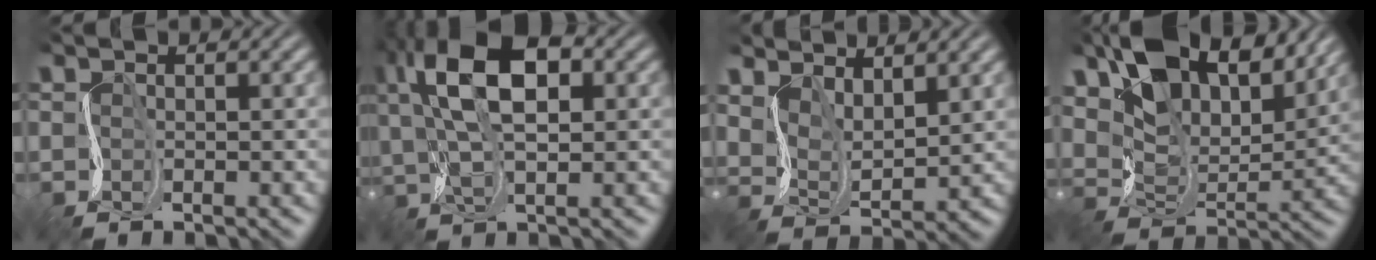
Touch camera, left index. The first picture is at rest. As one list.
[{"total": 10.0, "force": [3.7, 4.8, 7.9], "torque": [-0.149, 0.021, 0.052]}, {"total": 4.3, "force": [3.4, 1.7, 2.0], "torque": [-0.050, -0.005, 0.070]}, {"total": 11.9, "force": [7.7, 5.9, 6.8], "torque": [-0.134, -0.002, 0.131]}]